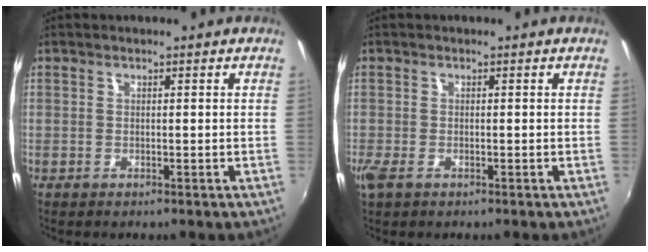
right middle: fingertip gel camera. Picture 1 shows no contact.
{"total": 2.5, "force": [-1.4, 1.3, 1.7], "torque": [-0.036, -0.011, -0.025]}